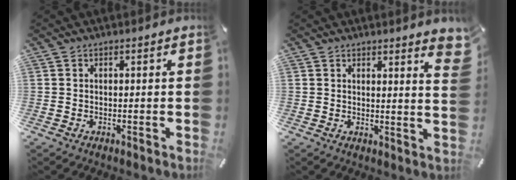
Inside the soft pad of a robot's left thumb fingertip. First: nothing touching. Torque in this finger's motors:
{"motor_torque": [0.81, -0.48, -0.19, -0.31, 0.04]}